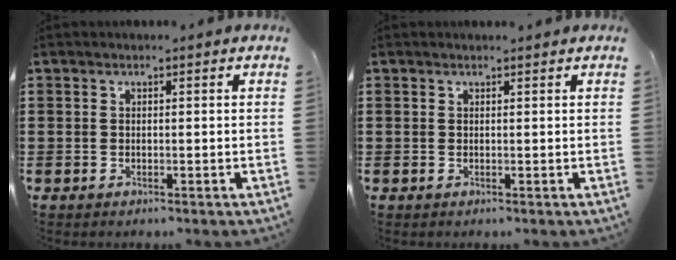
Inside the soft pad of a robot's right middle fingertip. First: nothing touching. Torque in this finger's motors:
{"motor_torque": [-0.10, 0.07, -0.03, -0.01]}